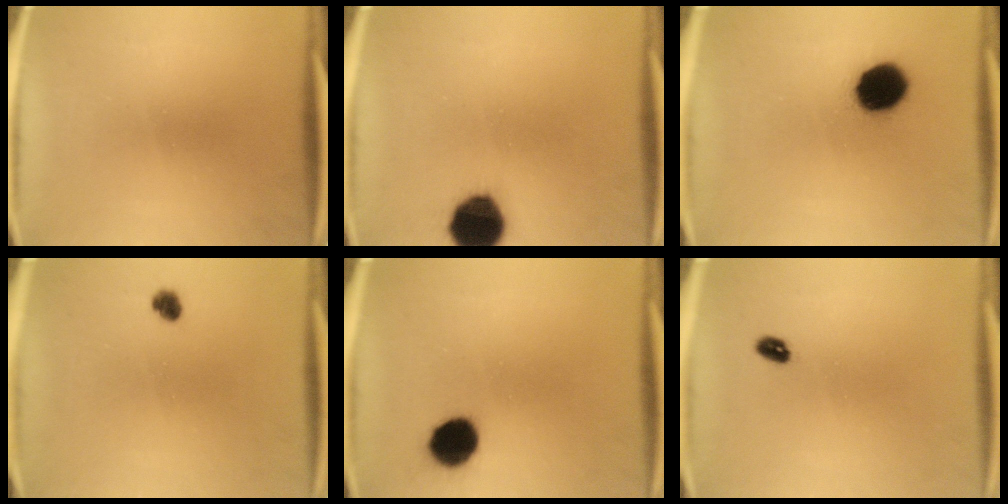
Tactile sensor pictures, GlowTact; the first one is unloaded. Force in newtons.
{"total": 12.7}
{"total": 13.1}
{"total": 2.2}
{"total": 8.9}
{"total": 1.9}